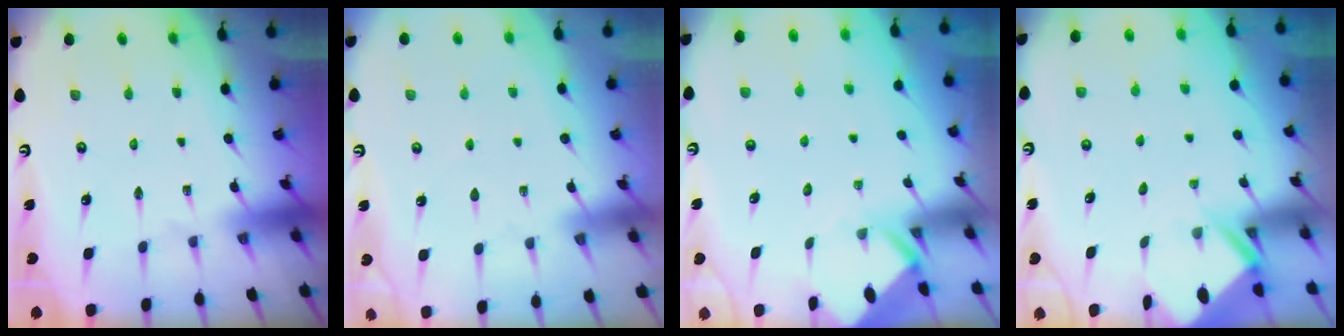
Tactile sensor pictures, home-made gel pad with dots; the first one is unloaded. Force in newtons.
{"total": 2.7, "press": 2.7, "slide": 0.4}
{"total": 3.1, "press": 3.1, "slide": 0.1}
{"total": 2.4, "press": 2.4, "slide": 0.1}